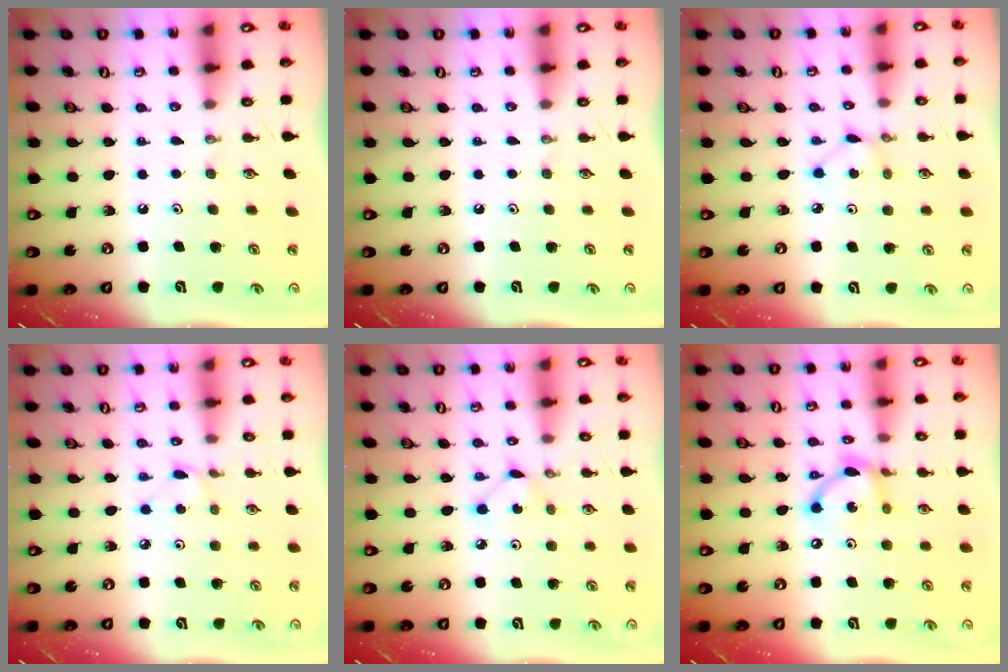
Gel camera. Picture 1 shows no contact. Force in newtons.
{"total": 0.0}
{"total": 2.1, "press": 2.1, "slide": 0.1}
{"total": 2.1, "press": 2.1, "slide": 0.2}
{"total": 2.9, "press": 2.9, "slide": 0.4}
{"total": 10.3, "press": 10.3, "slide": 0.6}